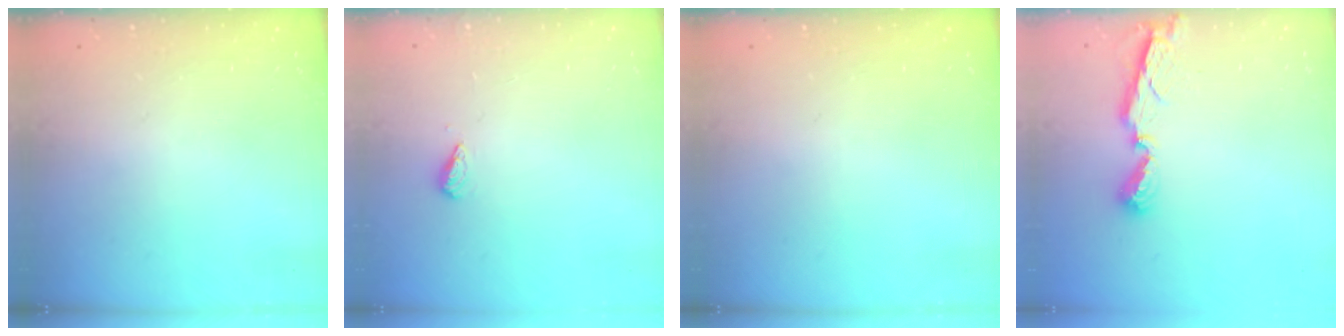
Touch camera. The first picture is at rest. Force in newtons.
{"total": 2.7, "press": 2.6, "slide": 0.4}
{"total": 0.0}
{"total": 7.8, "press": 7.8, "slide": 0.5}